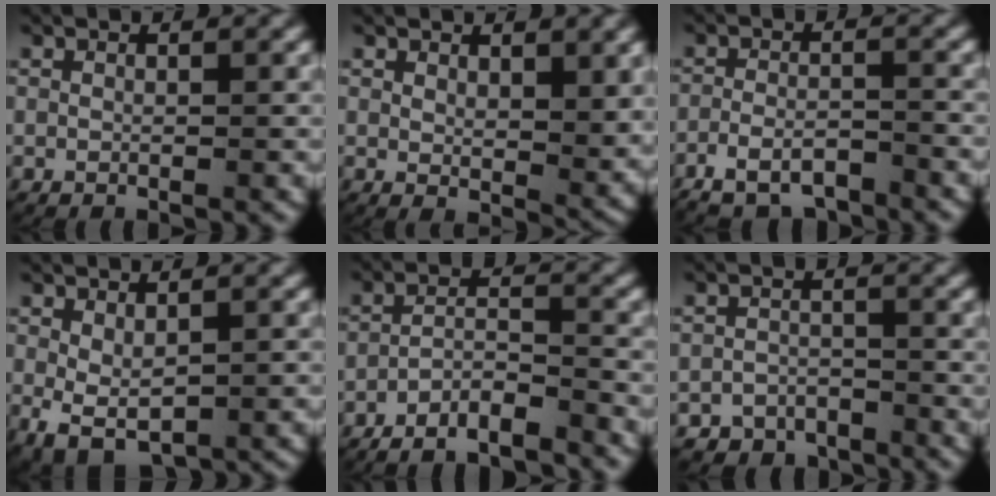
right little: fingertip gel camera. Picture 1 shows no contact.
{"total": 2.8, "force": [1.4, 1.0, 2.2], "torque": [-0.028, -0.012, 0.028]}
{"total": 4.9, "force": [-4.3, 1.7, 1.7], "torque": [-0.029, -0.007, -0.072]}
{"total": 5.3, "force": [-2.5, 3.2, 3.4], "torque": [-0.072, -0.029, -0.023]}
{"total": 9.0, "force": [-8.3, 2.9, 1.8], "torque": [-0.029, -0.019, -0.138]}
{"total": 5.4, "force": [-4.5, 2.9, -0.1], "torque": [0.022, -0.006, -0.088]}